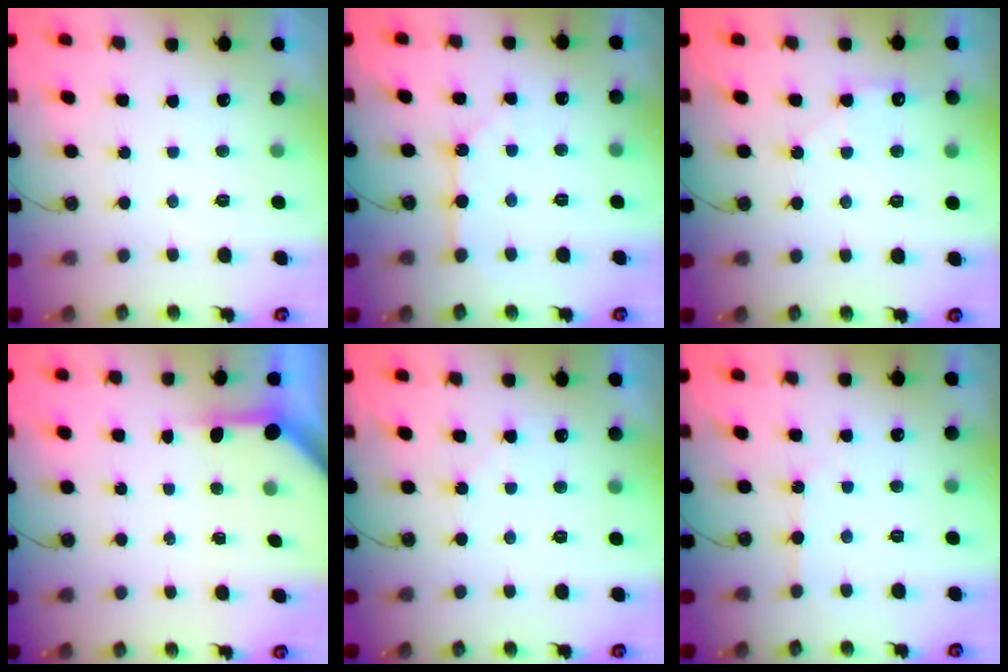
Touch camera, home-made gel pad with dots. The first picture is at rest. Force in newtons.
{"total": 2.4, "press": 2.4, "slide": 0.4}
{"total": 5.7, "press": 5.6, "slide": 0.7}
{"total": 3.5, "press": 3.4, "slide": 0.4}
{"total": 4.1, "press": 4.0, "slide": 0.6}
{"total": 3.3, "press": 3.3, "slide": 0.5}